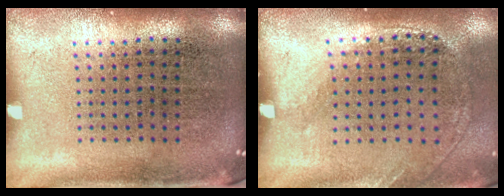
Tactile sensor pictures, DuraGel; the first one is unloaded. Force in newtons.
{"total": 1.3, "press": 1.0, "slide": 0.8}